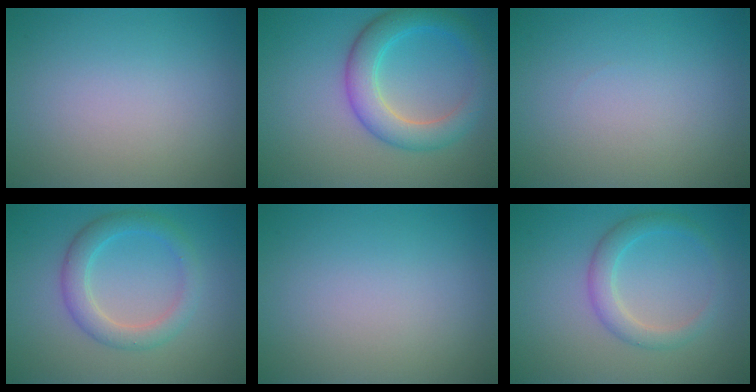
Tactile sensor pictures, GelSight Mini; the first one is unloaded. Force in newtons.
{"total": 5.0, "press": 4.9, "slide": 0.3}
{"total": 0.0}
{"total": 3.3, "press": 3.3, "slide": 0.1}
{"total": 0.0}
{"total": 2.6, "press": 2.6, "slide": 0.1}